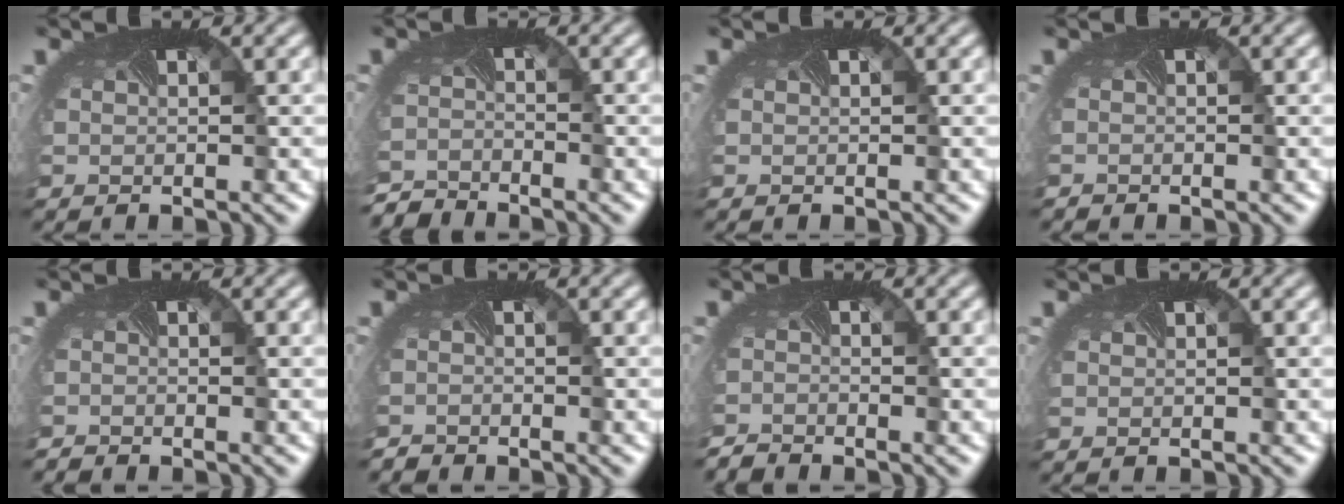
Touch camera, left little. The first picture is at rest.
{"total": 3.4, "force": [-3.4, 0.0, -0.5], "torque": [-0.004, -0.020, -0.069]}
{"total": 0.0}
{"total": 0.7, "force": [-0.4, -0.4, -0.4], "torque": [0.002, -0.003, -0.010]}
{"total": 1.4, "force": [-1.3, -0.5, -0.5], "torque": [-0.001, -0.013, -0.027]}
{"total": 1.7, "force": [-1.5, -0.3, -0.7], "torque": [0.005, -0.012, -0.031]}
{"total": 2.1, "force": [-1.9, -0.4, -0.6], "torque": [0.000, -0.015, -0.043]}
{"total": 0.0}